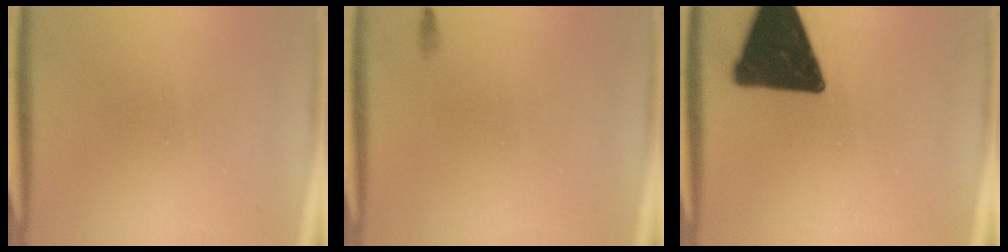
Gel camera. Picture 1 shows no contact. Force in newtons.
{"total": 0.5}
{"total": 17.6}